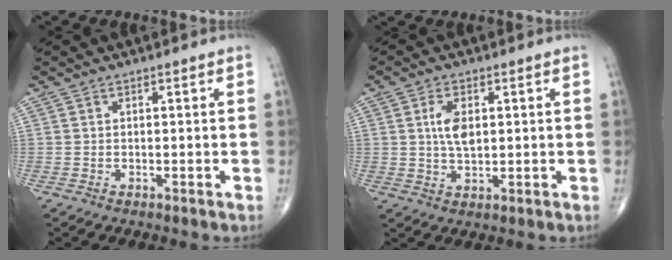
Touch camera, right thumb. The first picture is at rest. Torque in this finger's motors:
{"motor_torque": [0.05, 1.26, 0.68, -0.10, 0.02]}